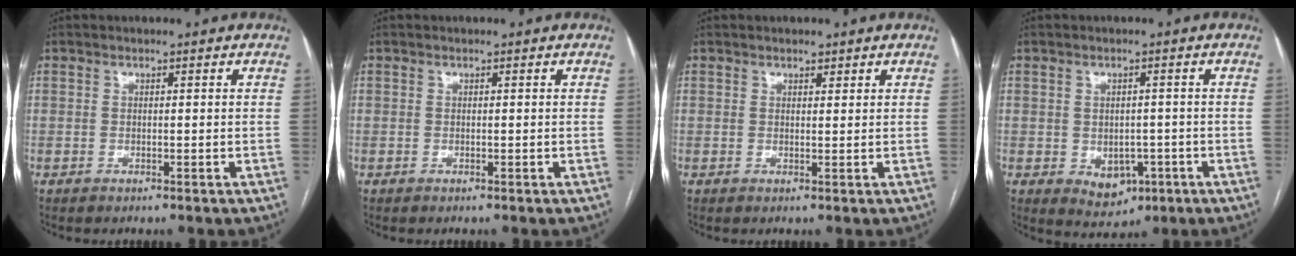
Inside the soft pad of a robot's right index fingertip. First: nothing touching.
{"total": 0.0}
{"total": 1.2, "force": [0.9, 0.6, 0.5], "torque": [-0.010, 0.000, 0.013]}
{"total": 5.1, "force": [-1.6, 3.7, 3.1], "torque": [-0.037, 0.001, -0.010]}